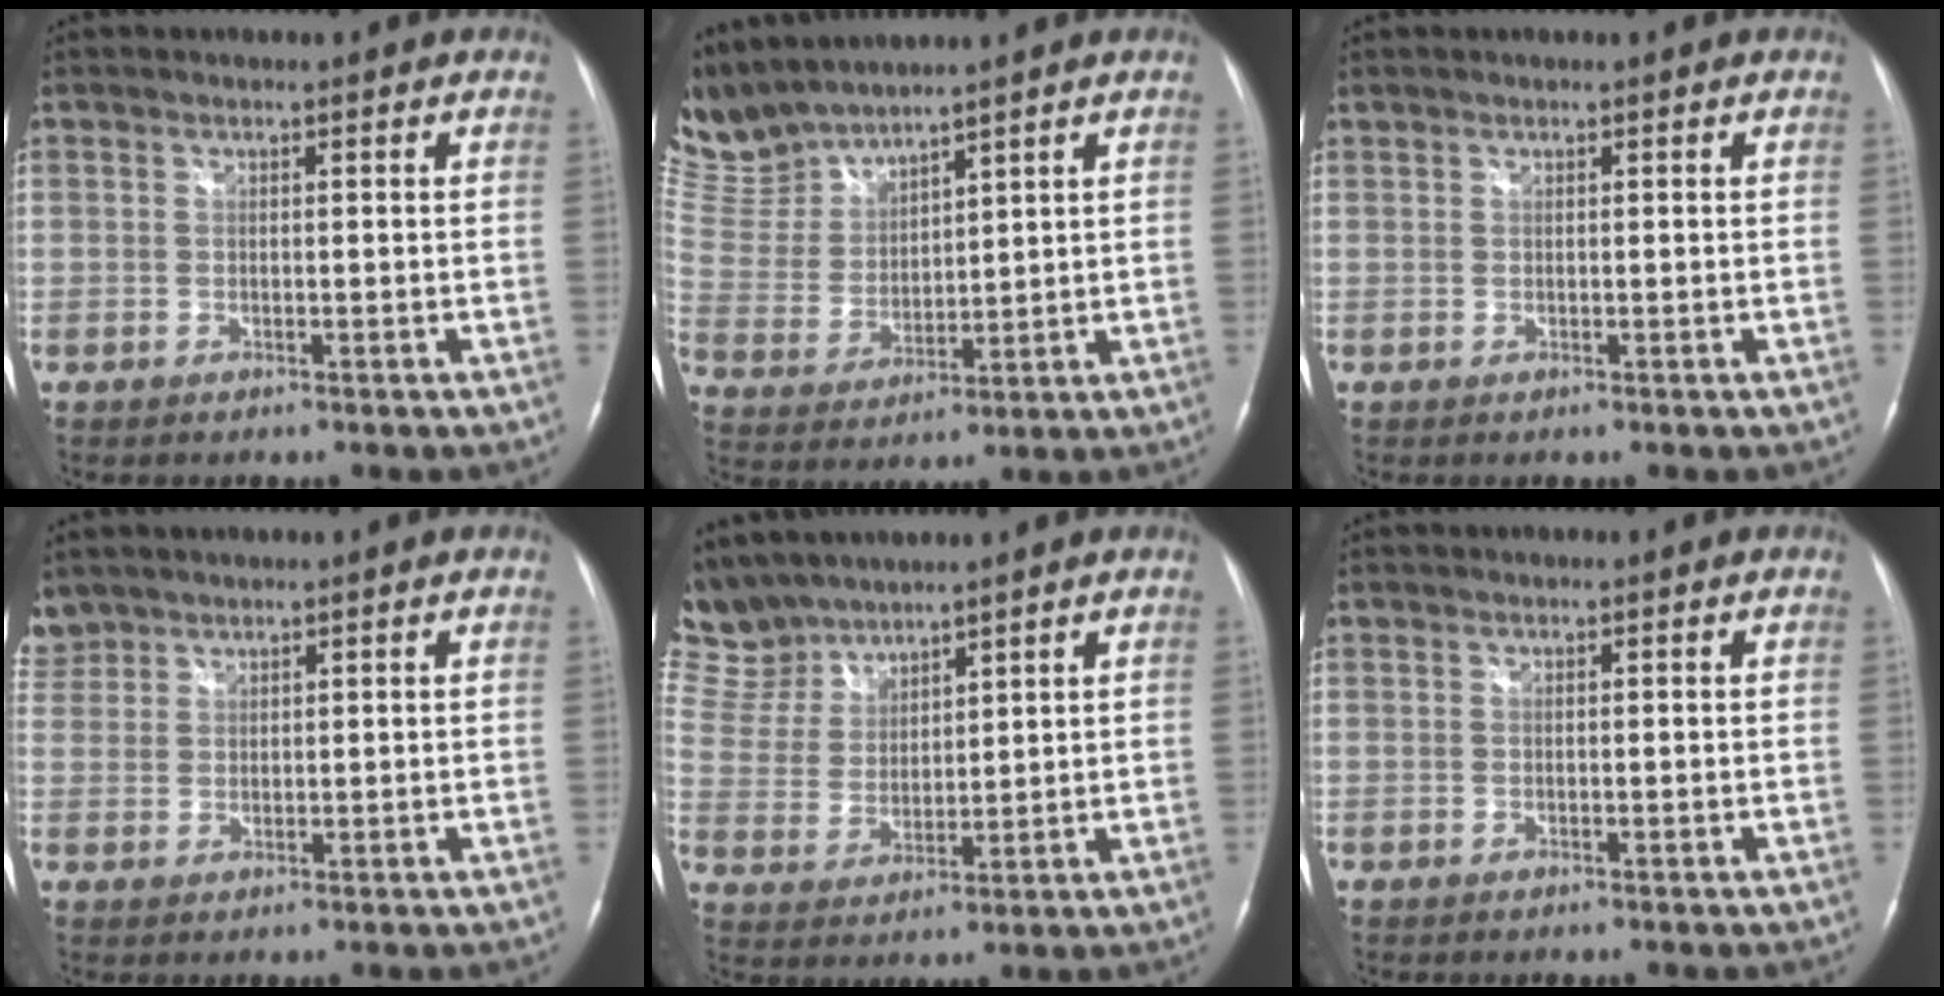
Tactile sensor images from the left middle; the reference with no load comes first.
{"total": 10.8, "force": [10.6, 1.0, 1.8], "torque": [-0.069, 0.011, 0.237]}
{"total": 0.0}
{"total": 3.4, "force": [3.0, 1.6, -0.2], "torque": [0.002, 0.013, 0.063]}
{"total": 11.1, "force": [10.3, 3.8, 1.6], "torque": [-0.054, 0.020, 0.222]}
{"total": 0.0}